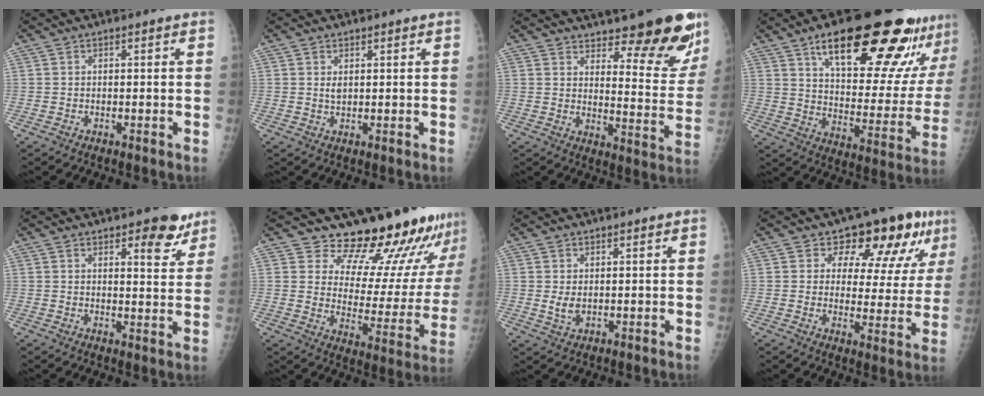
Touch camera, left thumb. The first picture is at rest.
{"total": 1.4, "force": [0.6, 0.8, 0.9], "torque": [-0.013, -0.005, 0.014]}
{"total": 16.0, "force": [11.8, 4.7, 9.7], "torque": [-0.076, -0.093, 0.158]}
{"total": 28.1, "force": [17.9, 9.2, 19.6], "torque": [-0.241, -0.056, 0.269]}
{"total": 6.8, "force": [4.6, 2.8, 4.3], "torque": [-0.027, -0.028, 0.057]}
{"total": 19.9, "force": [18.5, 5.5, 4.5], "torque": [-0.004, -0.167, 0.237]}
{"total": 2.4, "force": [0.4, 1.6, 1.8], "torque": [-0.028, -0.008, 0.014]}
{"total": 14.3, "force": [8.3, 7.7, 8.7], "torque": [-0.057, -0.032, 0.107]}